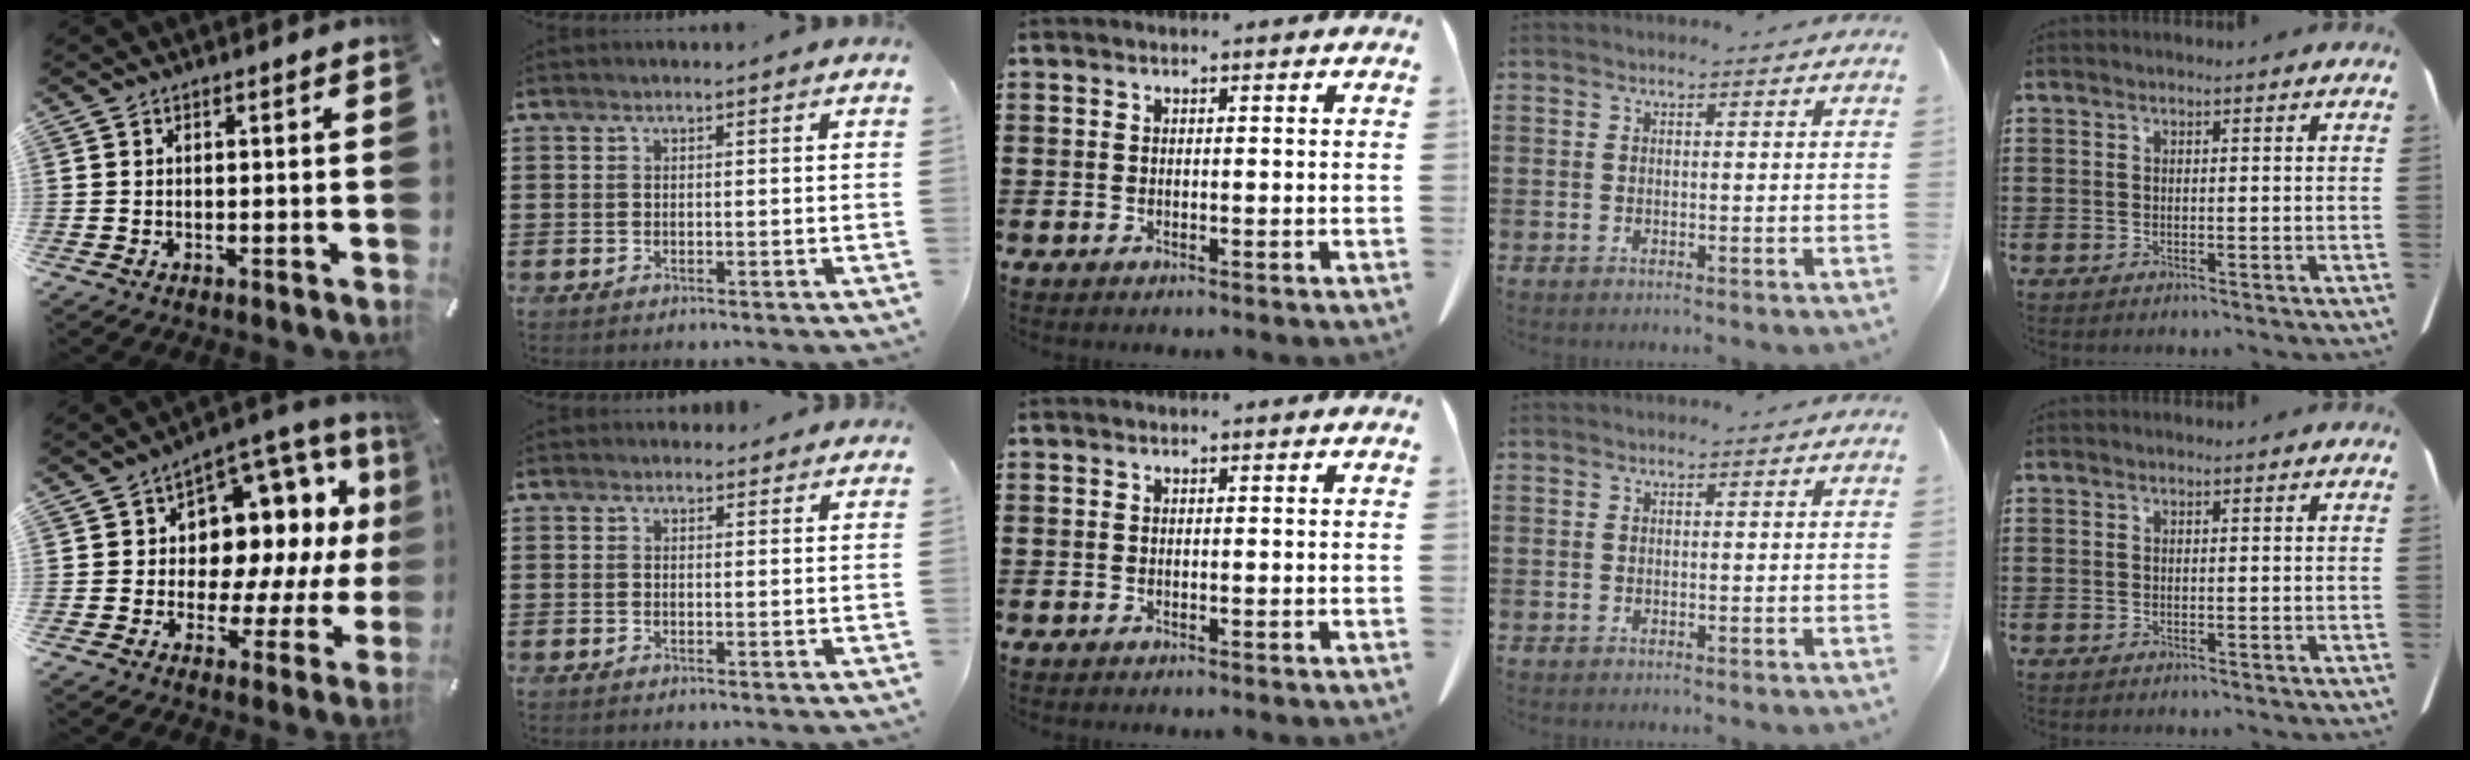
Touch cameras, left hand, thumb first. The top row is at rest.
{"thumb": {"total": 11.4, "force": [3.4, 9.0, 6.1], "torque": [-0.081, -0.048, 0.070]}, "index": {"total": 1.3, "force": [1.2, 0.6, 0.2], "torque": [0.002, 0.001, 0.021]}}